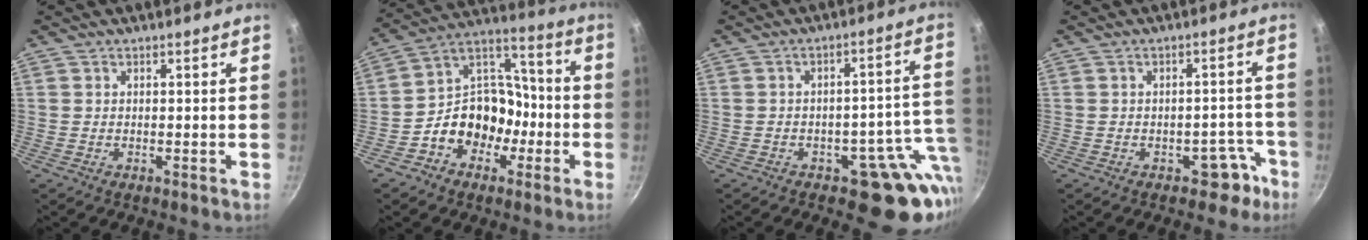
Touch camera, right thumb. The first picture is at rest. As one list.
[{"total": 14.9, "force": [-4.9, 11.2, 8.5], "torque": [-0.093, 0.068, -0.088]}, {"total": 14.7, "force": [-5.3, 6.4, 12.1], "torque": [-0.092, 0.040, -0.057]}, {"total": 5.2, "force": [-3.3, 3.1, 2.6], "torque": [-0.007, 0.042, -0.039]}]